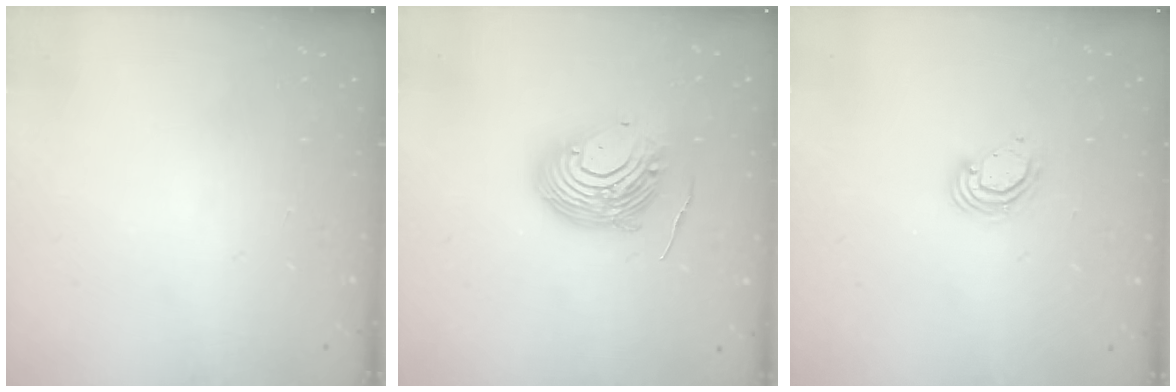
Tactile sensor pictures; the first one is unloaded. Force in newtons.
{"total": 13.4, "press": 13.3, "slide": 1.5}
{"total": 4.8, "press": 4.8, "slide": 0.3}